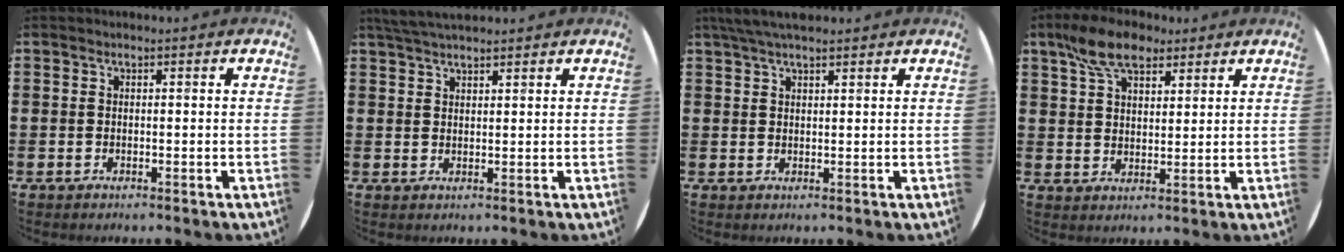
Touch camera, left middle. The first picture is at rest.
{"total": 3.3, "force": [3.1, 0.5, 1.0], "torque": [-0.027, -0.001, 0.058]}
{"total": 3.6, "force": [3.1, 0.7, 1.7], "torque": [-0.040, 0.001, 0.057]}
{"total": 7.9, "force": [5.7, 3.9, 3.9], "torque": [-0.086, 0.001, 0.105]}